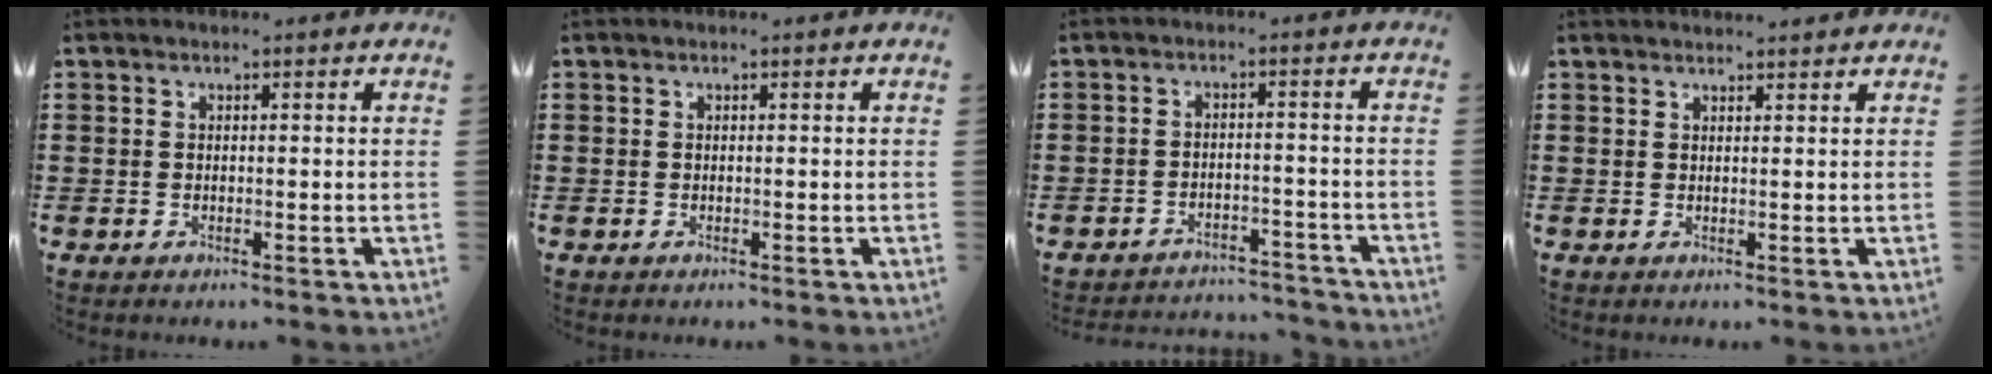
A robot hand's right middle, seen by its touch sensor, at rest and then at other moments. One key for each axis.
{"total": 0.0}
{"total": 3.3, "fx": -3.3, "fy": 0.2, "fz": -0.1, "tx": -0.006, "ty": -0.001, "tz": -0.070}
{"total": 1.5, "fx": 1.5, "fy": 0.0, "fz": 0.2, "tx": 0.000, "ty": -0.002, "tz": 0.026}